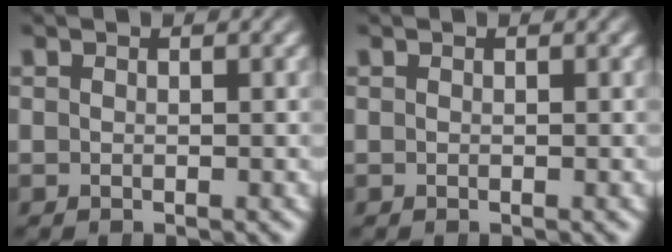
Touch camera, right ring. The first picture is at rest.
{"total": 0.0}